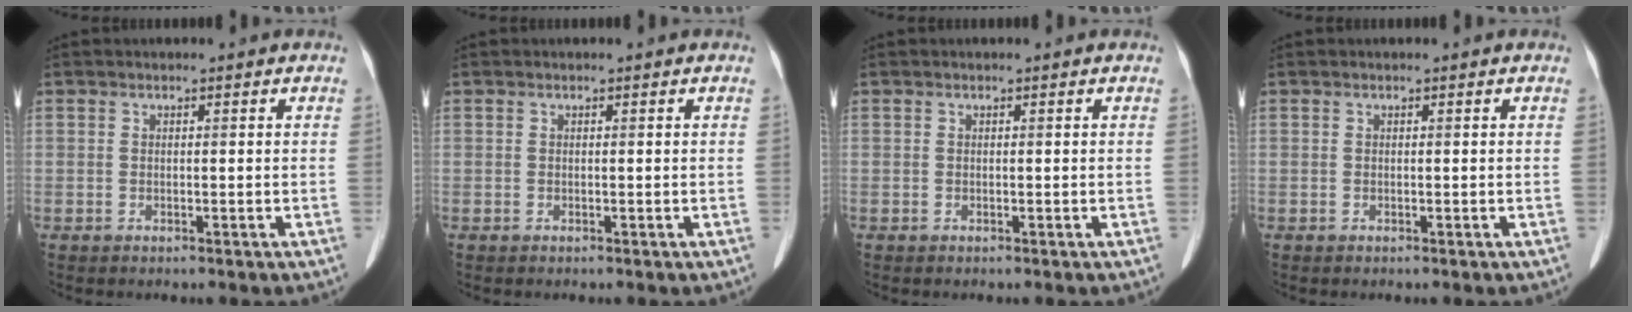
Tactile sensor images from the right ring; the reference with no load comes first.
{"total": 0.0}
{"total": 0.0}
{"total": 0.0}